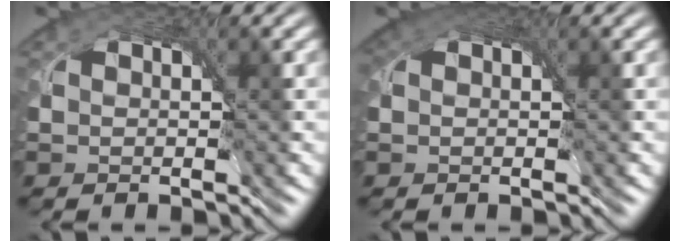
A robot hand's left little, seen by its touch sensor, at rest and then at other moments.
{"total": 2.4, "force": [1.2, 1.6, 1.3], "torque": [-0.029, 0.005, 0.012]}